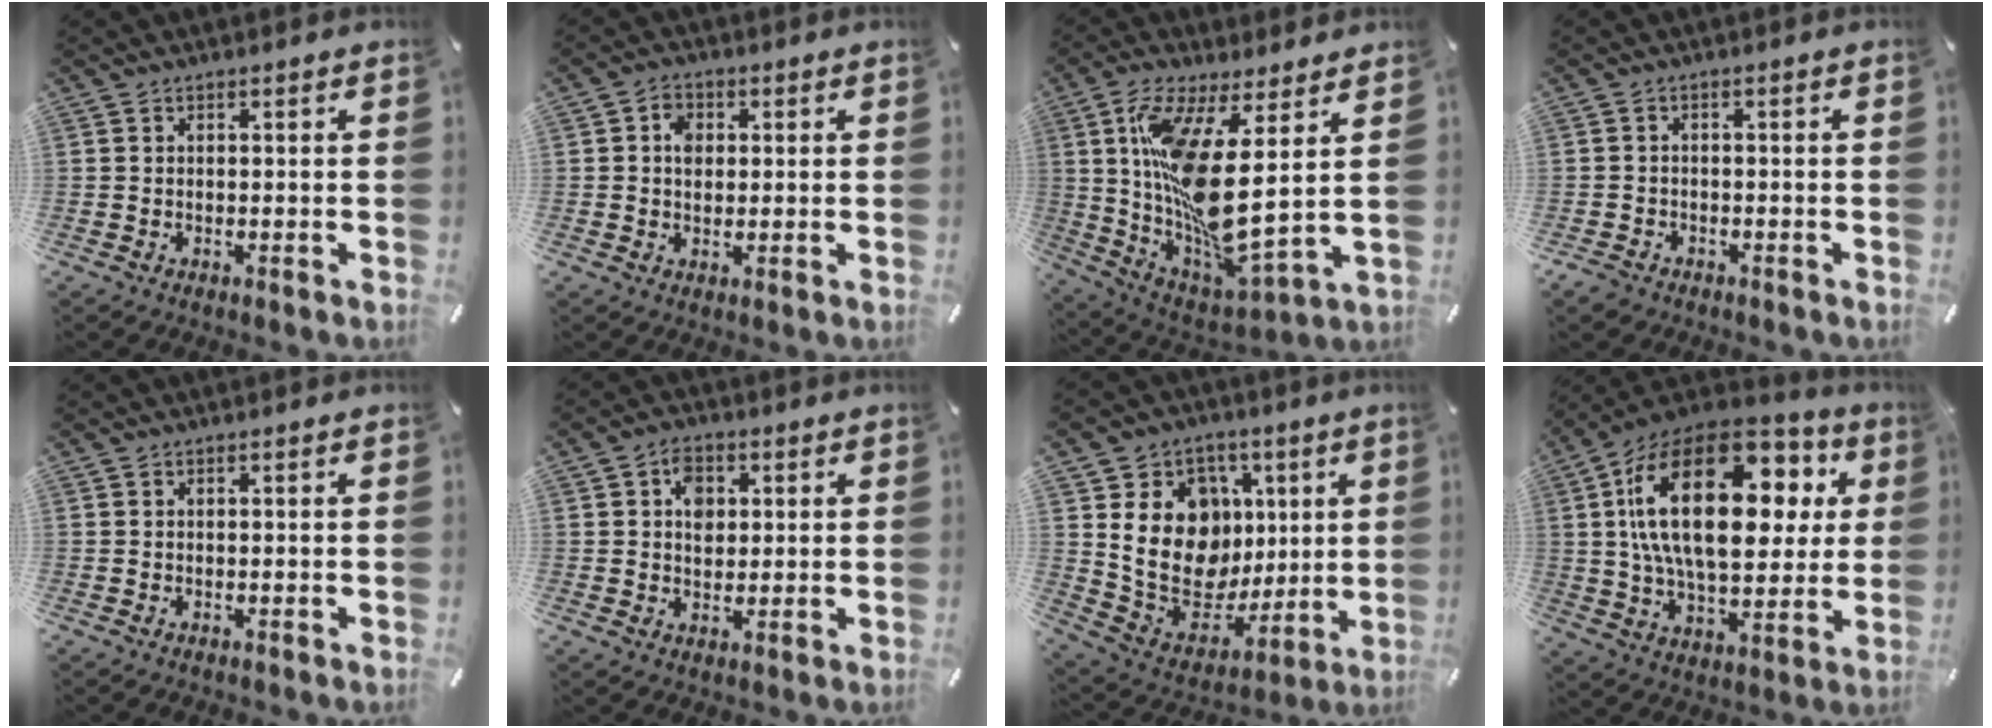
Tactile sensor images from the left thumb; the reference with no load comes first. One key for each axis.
{"total": 4.1, "fx": 0.6, "fy": 3.3, "fz": 2.4, "tx": -0.033, "ty": 0.003, "tz": 0.006}
{"total": 17.2, "fx": 5.1, "fy": 4.3, "fz": 15.9, "tx": -0.336, "ty": -0.065, "tz": 0.079}
{"total": 2.3, "fx": -1.6, "fy": 1.5, "fz": 0.7, "tx": -0.017, "ty": 0.008, "tz": -0.036}
{"total": 0.0}
{"total": 5.8, "fx": 1.4, "fy": 4.6, "fz": 3.2, "tx": -0.039, "ty": -0.002, "tz": 0.020}
{"total": 19.5, "fx": 3.8, "fy": 16.4, "fz": 9.8, "tx": -0.152, "ty": -0.026, "tz": 0.093}
{"total": 28.4, "fx": 8.1, "fy": 15.5, "fz": 22.4, "tx": -0.422, "ty": -0.028, "tz": 0.129}